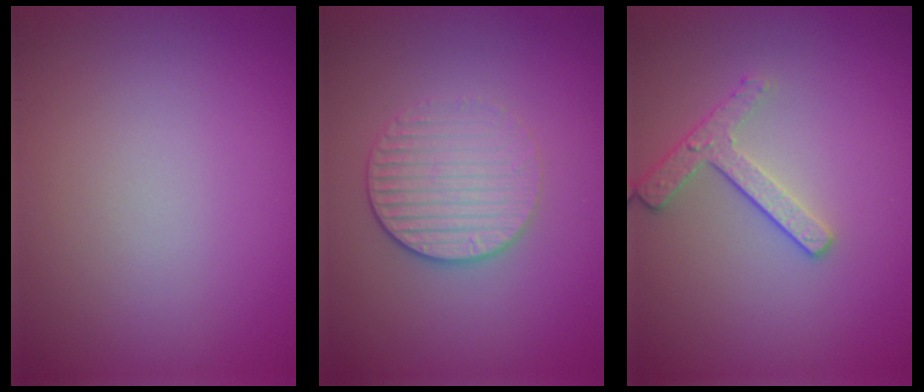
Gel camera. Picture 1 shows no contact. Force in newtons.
{"total": 3.3, "press": 2.7, "slide": 1.9}
{"total": 2.5, "press": 2.2, "slide": 1.1}